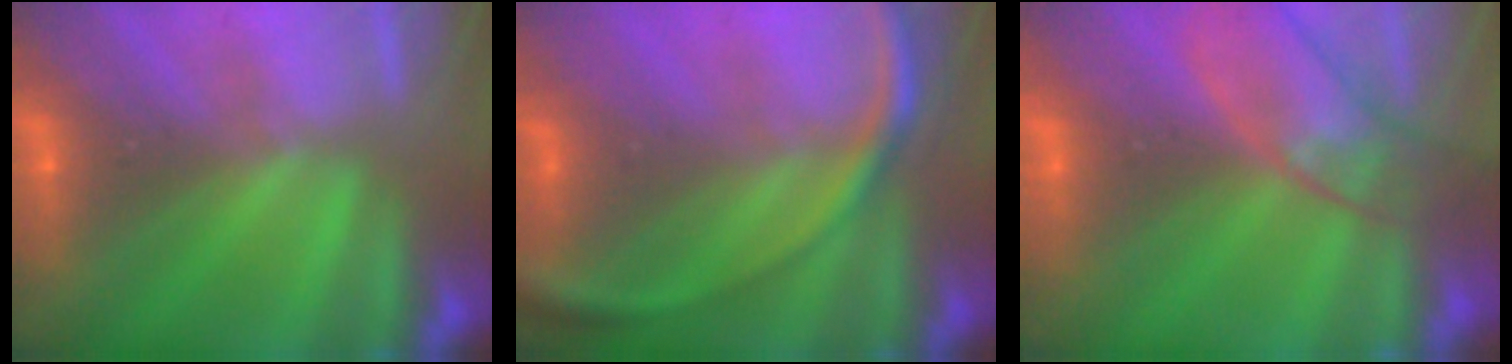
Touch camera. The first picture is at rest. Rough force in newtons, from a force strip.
{"total": 2.7}
{"total": 2.9}